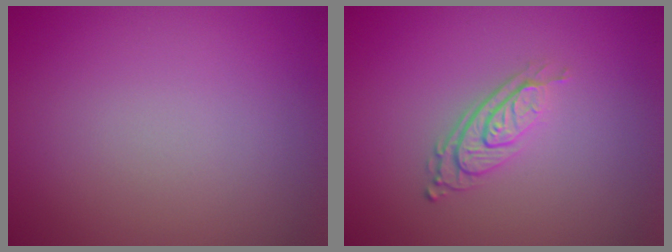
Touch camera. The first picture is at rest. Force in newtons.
{"total": 2.9, "press": 1.9, "slide": 2.2}